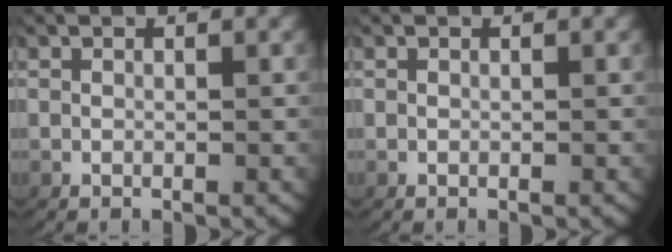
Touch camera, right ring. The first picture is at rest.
{"total": 0.0}